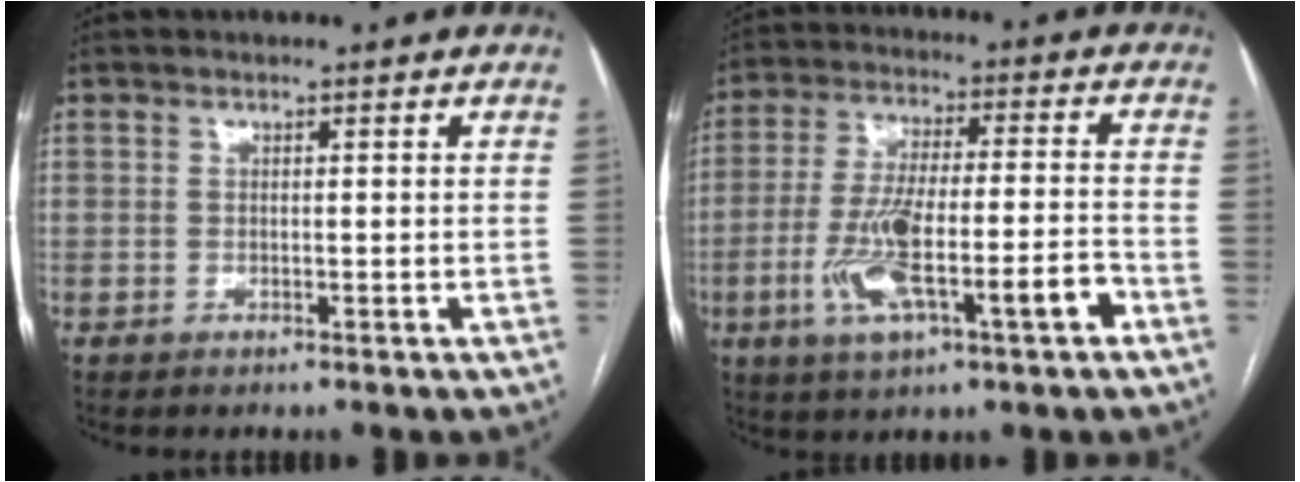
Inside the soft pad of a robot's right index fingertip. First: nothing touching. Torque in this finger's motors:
{"motor_torque": [0.76, -0.31, 0.74, 0.21]}